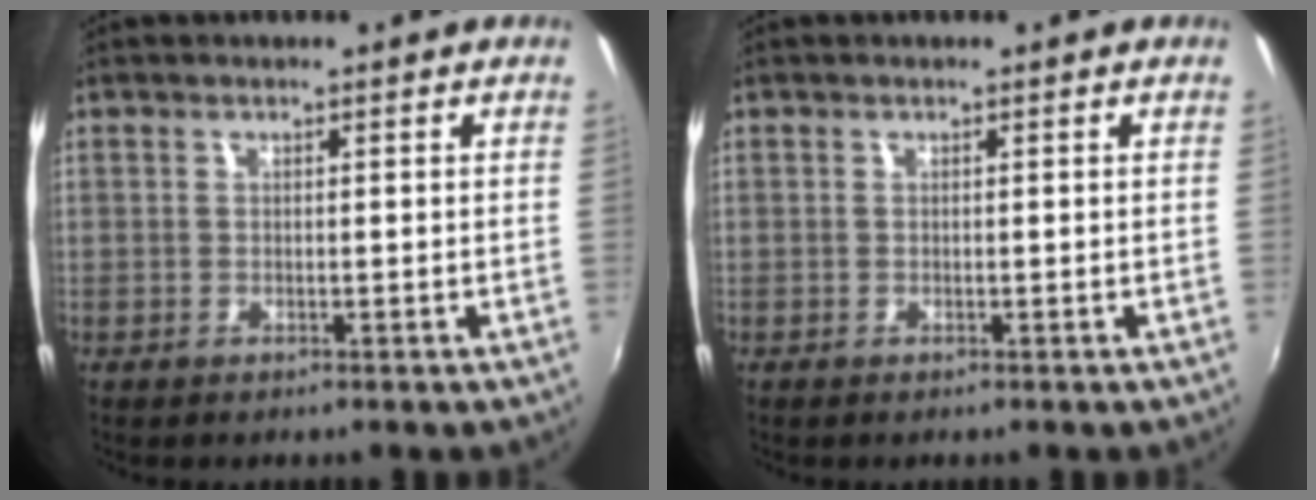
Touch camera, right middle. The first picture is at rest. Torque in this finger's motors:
{"motor_torque": [0.06, -0.20, 0.03, 0.00]}